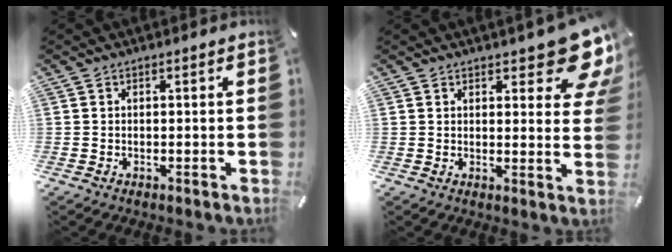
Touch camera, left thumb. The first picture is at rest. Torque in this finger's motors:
{"motor_torque": [2.53, 2.48, 0.37, -0.32, 0.11]}